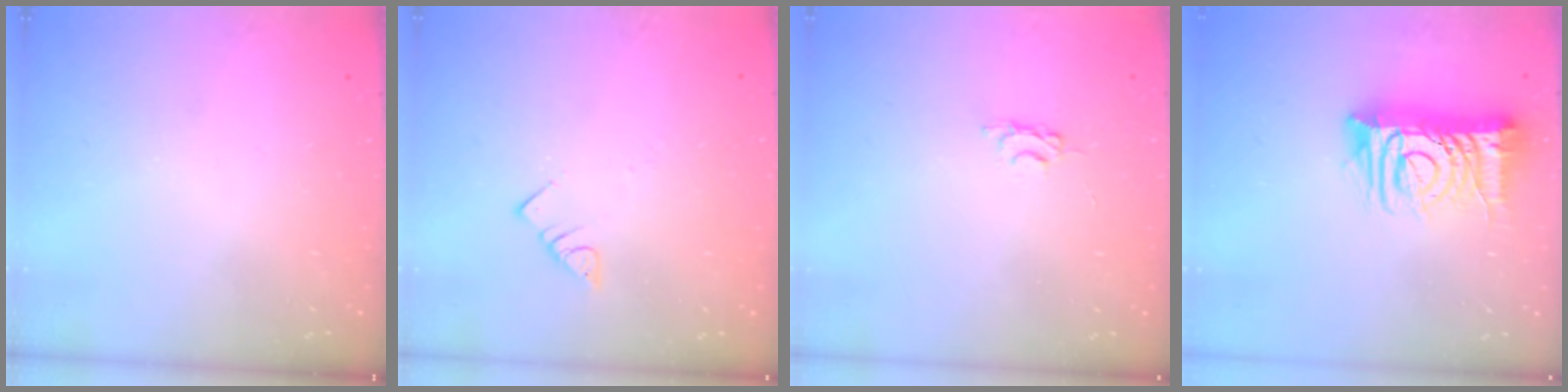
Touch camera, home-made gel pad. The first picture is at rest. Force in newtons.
{"total": 3.0, "press": 3.0, "slide": 0.1}
{"total": 3.1, "press": 3.0, "slide": 0.5}
{"total": 13.2, "press": 13.1, "slide": 1.8}